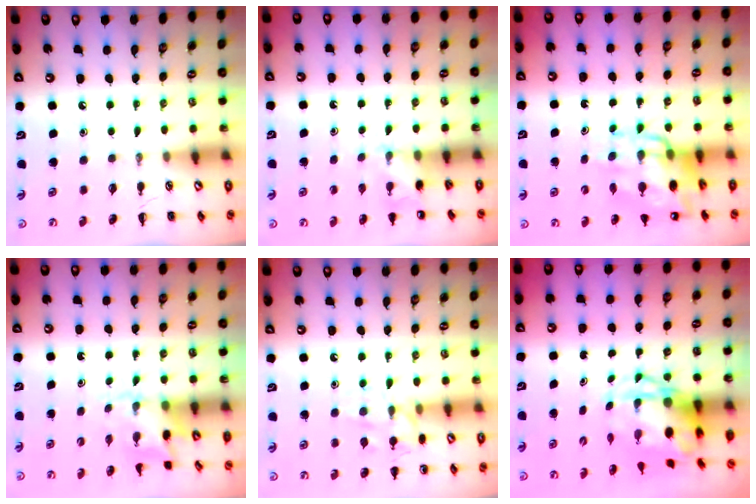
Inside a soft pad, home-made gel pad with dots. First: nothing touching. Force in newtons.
{"total": 3.7, "press": 3.5, "slide": 1.1}
{"total": 14.1, "press": 13.6, "slide": 3.7}
{"total": 2.5, "press": 2.3, "slide": 1.0}
{"total": 11.2, "press": 11.2, "slide": 0.8}
{"total": 4.8, "press": 4.6, "slide": 1.2}